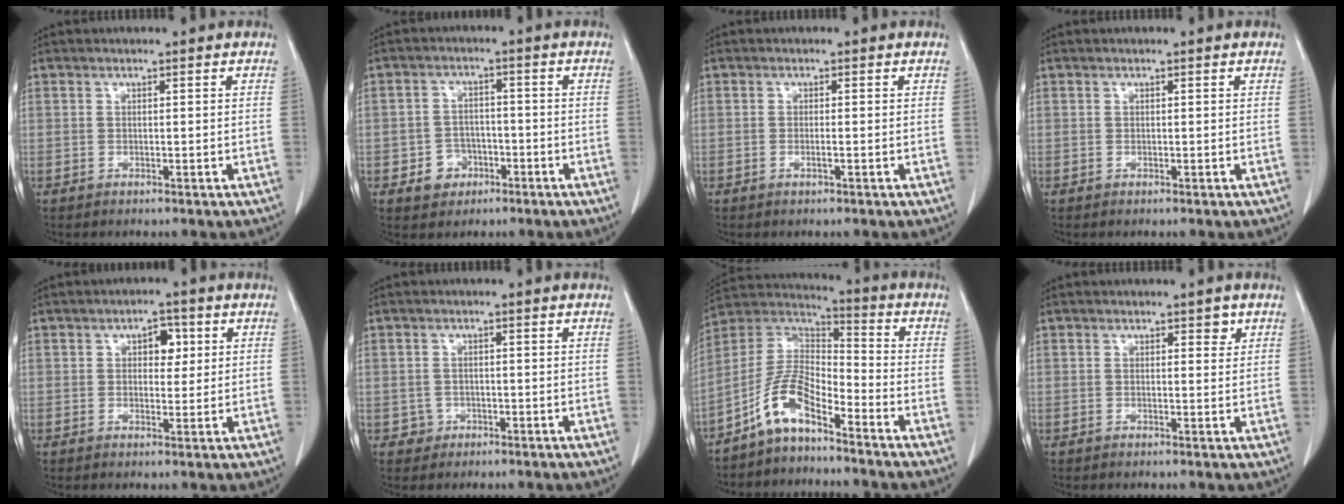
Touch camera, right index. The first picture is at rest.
{"total": 4.8, "force": [-1.9, 4.1, 1.5], "torque": [-0.021, 0.011, -0.023]}
{"total": 1.1, "force": [-0.3, 0.1, 1.0], "torque": [-0.022, -0.003, -0.004]}
{"total": 0.0}
{"total": 4.0, "force": [1.4, 2.3, 3.0], "torque": [-0.043, 0.010, 0.022]}
{"total": 2.4, "force": [-0.5, 2.3, 0.1], "torque": [0.008, 0.009, -0.004]}
{"total": 9.4, "force": [-6.2, 3.1, 6.3], "torque": [-0.145, 0.020, -0.127]}
{"total": 2.0, "force": [1.2, 0.9, 1.3], "torque": [-0.014, -0.005, 0.017]}